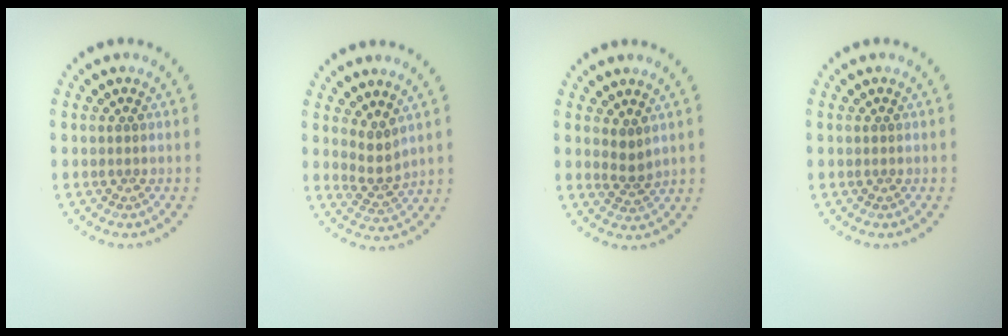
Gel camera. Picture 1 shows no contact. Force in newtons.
{"total": 2.1, "press": 1.6, "slide": 1.4}
{"total": 1.6, "press": 1.3, "slide": 1.0}
{"total": 0.0}